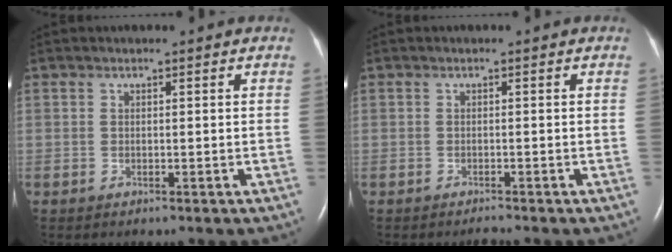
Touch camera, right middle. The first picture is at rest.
{"total": 0.6, "force": [-0.6, -0.2, 0.0], "torque": [-0.001, -0.003, -0.007]}